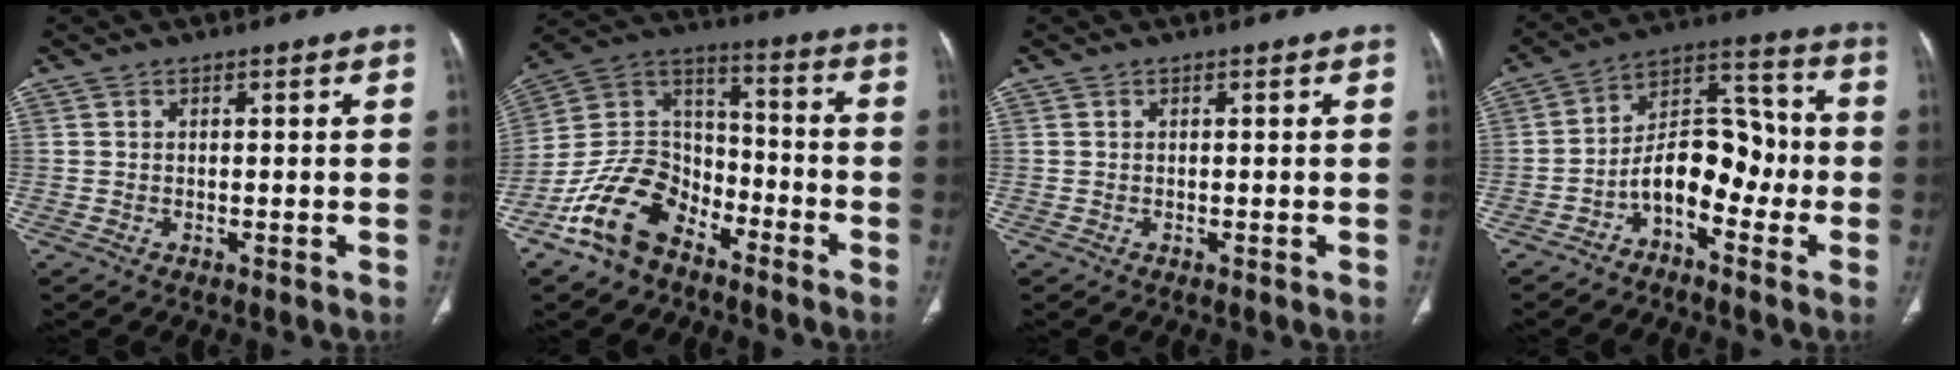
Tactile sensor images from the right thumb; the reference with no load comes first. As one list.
[{"total": 14.7, "force": [-9.4, 9.0, 6.8], "torque": [-0.111, 0.082, -0.183]}, {"total": 0.0}, {"total": 11.1, "force": [-4.1, 6.4, 8.1], "torque": [-0.108, 0.069, -0.078]}]